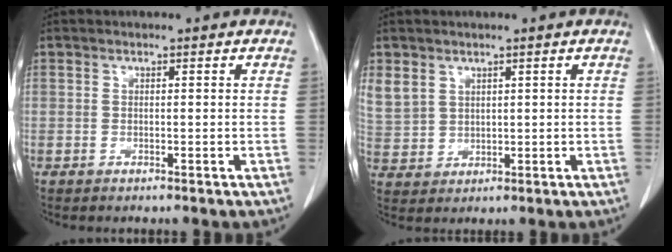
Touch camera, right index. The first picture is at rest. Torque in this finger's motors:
{"motor_torque": [0.11, 0.21, 0.08, 0.05]}